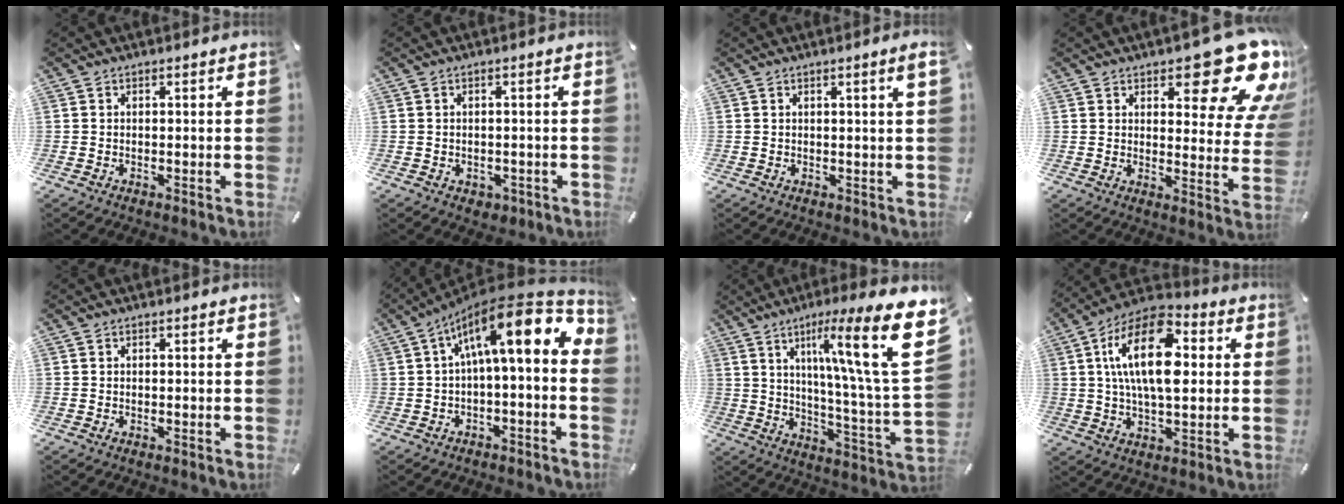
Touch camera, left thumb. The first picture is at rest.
{"total": 1.9, "force": [-0.6, 1.6, 0.7], "torque": [-0.012, 0.005, -0.012]}
{"total": 2.3, "force": [0.8, 0.1, 2.2], "torque": [-0.040, 0.000, 0.013]}
{"total": 18.8, "force": [12.0, 7.7, 12.4], "torque": [-0.142, -0.096, 0.197]}
{"total": 0.0}
{"total": 17.5, "force": [4.3, 6.1, 15.8], "torque": [-0.244, -0.023, 0.065]}
{"total": 23.8, "force": [9.7, 3.8, 21.4], "torque": [-0.309, -0.067, 0.134]}
{"total": 17.8, "force": [3.5, 9.1, 14.8], "torque": [-0.273, -0.001, 0.055]}